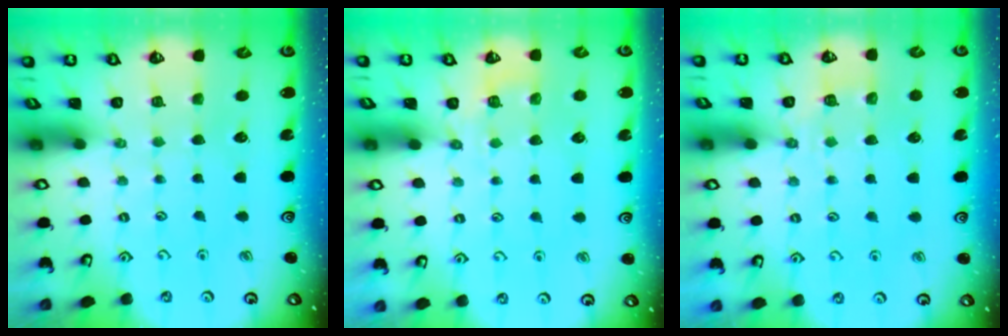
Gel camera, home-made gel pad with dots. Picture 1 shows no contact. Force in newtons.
{"total": 3.4, "press": 2.8, "slide": 1.9}
{"total": 3.9, "press": 3.7, "slide": 1.2}